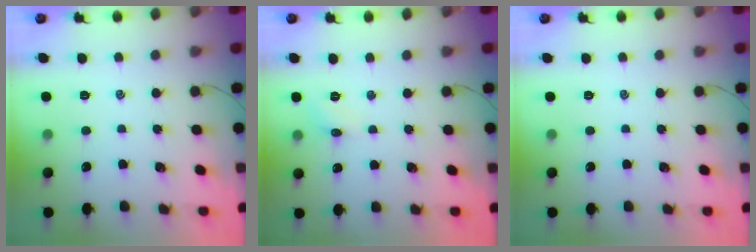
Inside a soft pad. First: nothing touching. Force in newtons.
{"total": 4.3, "press": 4.0, "slide": 1.4}
{"total": 0.0}